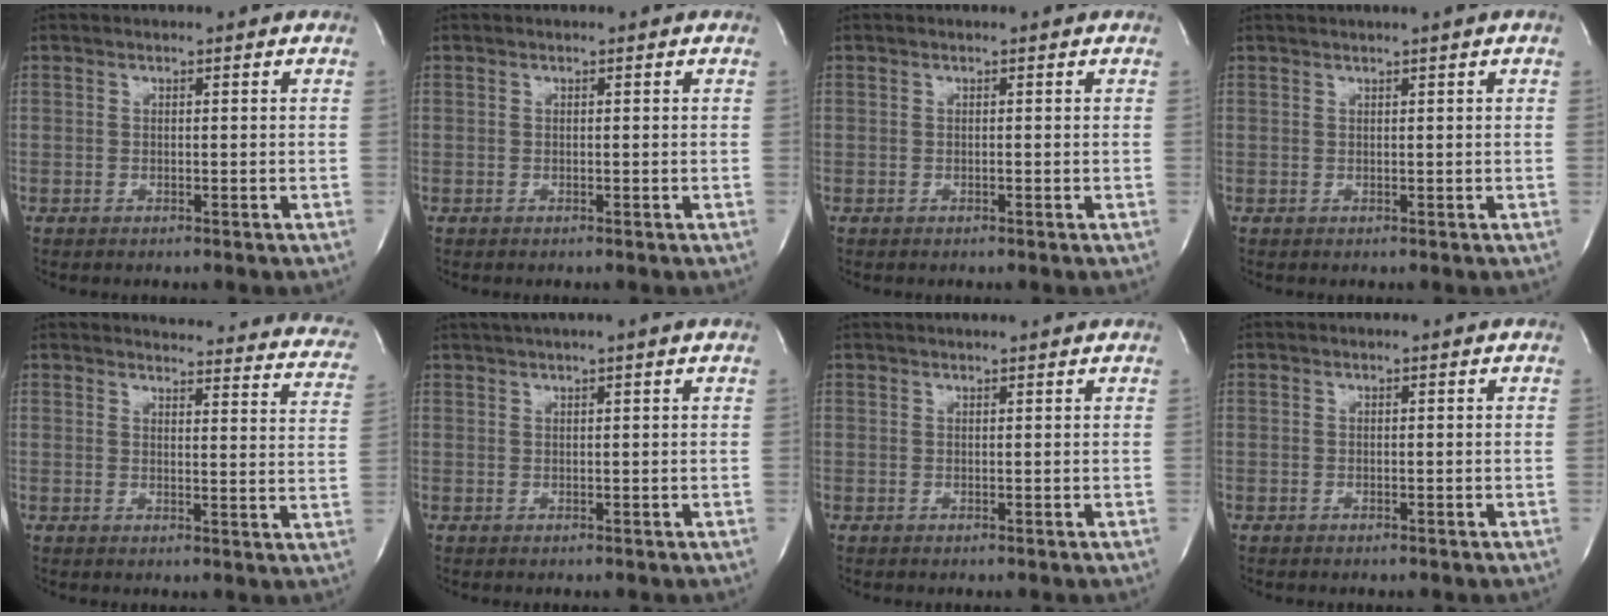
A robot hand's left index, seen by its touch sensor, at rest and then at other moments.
{"total": 0.0}
{"total": 0.0}
{"total": 1.6, "force": [1.1, -0.6, 0.9], "torque": [-0.017, 0.003, 0.027]}
{"total": 22.1, "force": [20.8, 4.4, 5.8], "torque": [-0.056, -0.076, 0.208]}
{"total": 4.0, "force": [3.1, -1.1, 2.3], "torque": [-0.036, 0.021, 0.056]}
{"total": 5.3, "force": [5.0, 0.1, 1.9], "torque": [-0.026, 0.029, 0.060]}
{"total": 0.0}